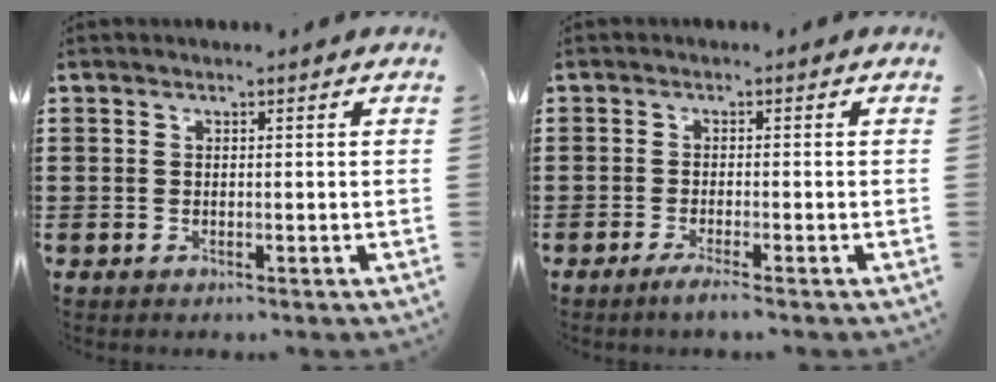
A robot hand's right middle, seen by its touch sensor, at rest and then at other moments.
{"total": 2.1, "force": [-1.4, -0.2, 1.5], "torque": [-0.032, -0.005, -0.029]}